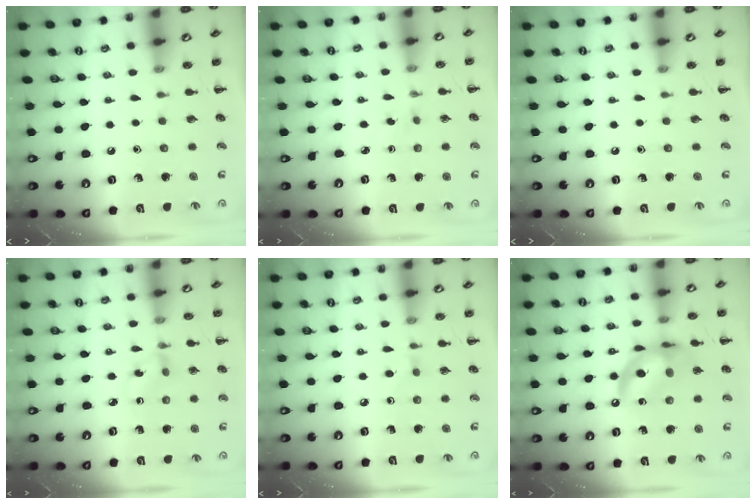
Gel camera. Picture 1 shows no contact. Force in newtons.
{"total": 1.3, "press": 1.2, "slide": 0.6}
{"total": 0.0}
{"total": 1.5, "press": 1.3, "slide": 0.7}
{"total": 2.7, "press": 2.5, "slide": 1.0}
{"total": 13.3, "press": 12.9, "slide": 3.3}